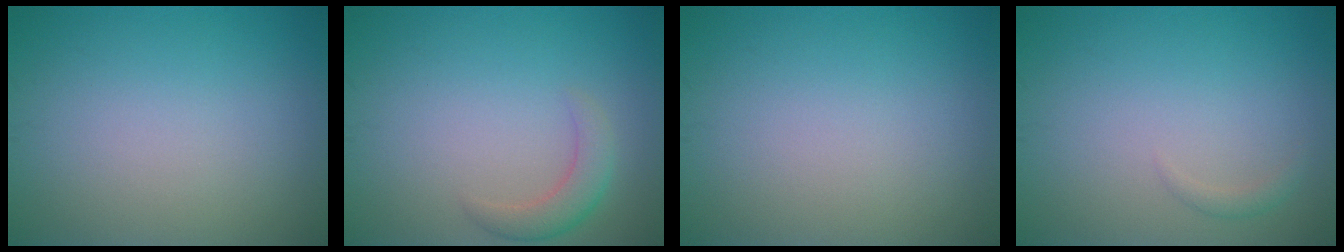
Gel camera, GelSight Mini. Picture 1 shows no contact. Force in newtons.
{"total": 2.4, "press": 2.4, "slide": 0.2}
{"total": 0.0}
{"total": 0.8, "press": 0.8, "slide": 0.1}